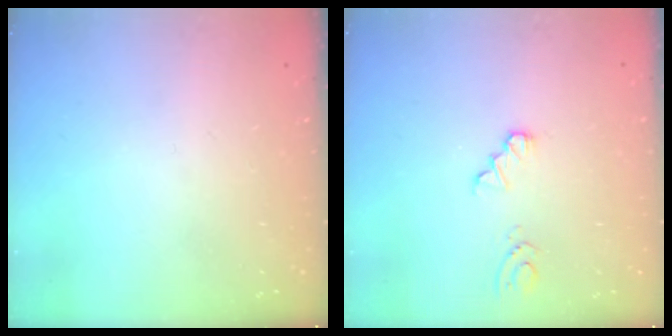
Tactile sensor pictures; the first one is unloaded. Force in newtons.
{"total": 1.9, "press": 1.9, "slide": 0.2}